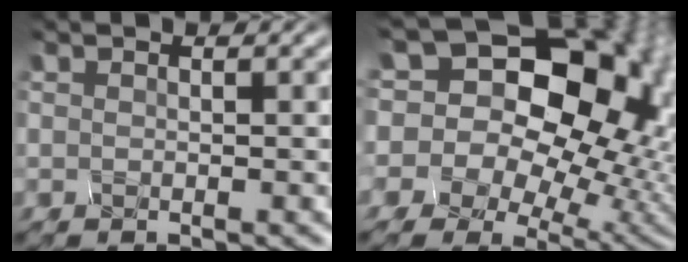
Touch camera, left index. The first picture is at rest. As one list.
[{"total": 19.3, "force": [6.0, 13.2, 12.6], "torque": [-0.227, 0.047, 0.111]}]